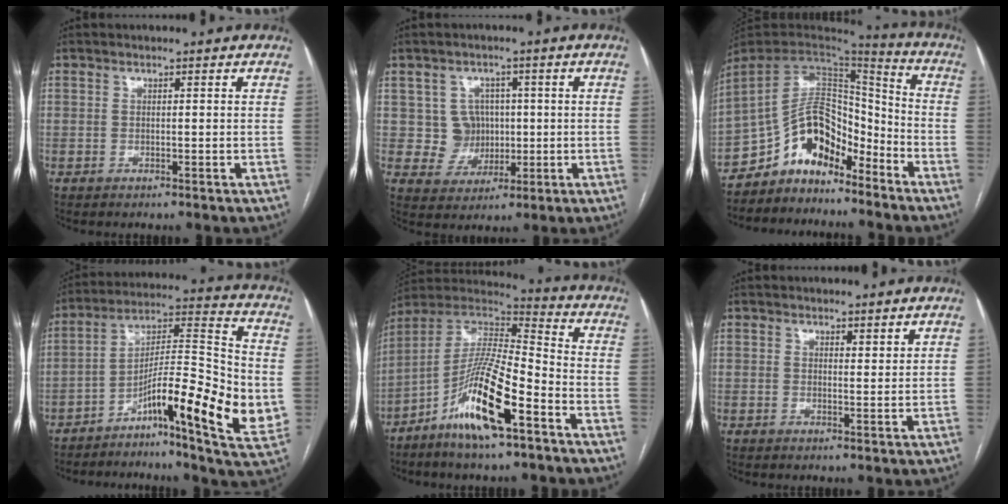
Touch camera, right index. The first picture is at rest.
{"total": 5.6, "force": [0.7, 5.4, 0.9], "torque": [-0.010, 0.018, 0.020]}
{"total": 12.0, "force": [-9.2, 5.8, 5.0], "torque": [-0.084, 0.048, -0.167]}
{"total": 17.2, "force": [-5.3, 2.1, 16.2], "torque": [-0.258, 0.010, -0.088]}
{"total": 15.5, "force": [-7.9, 2.4, 13.1], "torque": [-0.253, -0.008, -0.145]}
{"total": 1.5, "force": [1.3, 0.4, 0.6], "torque": [-0.009, -0.006, 0.020]}